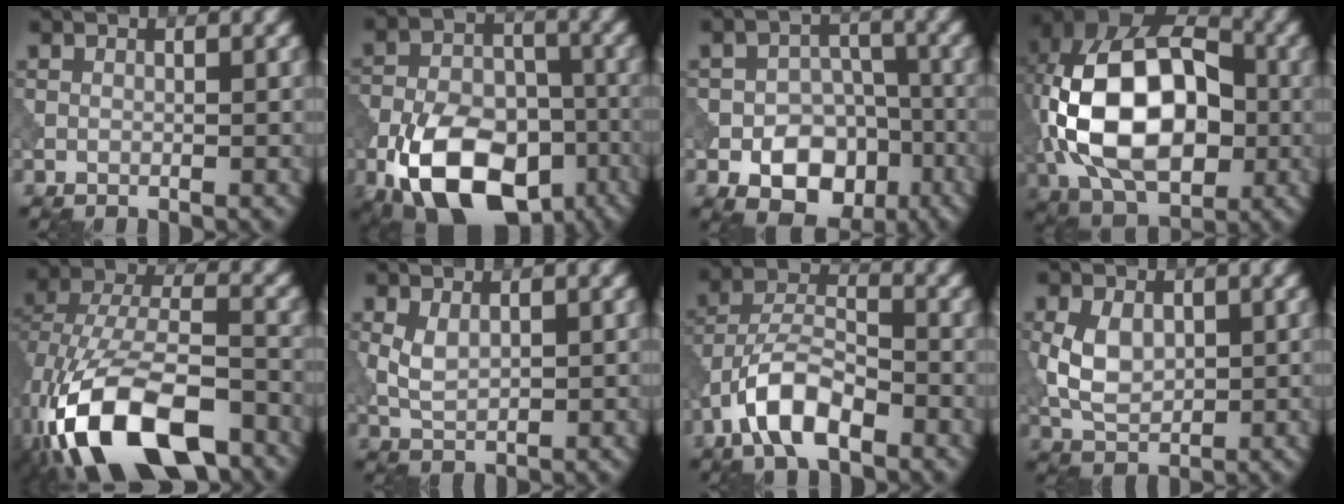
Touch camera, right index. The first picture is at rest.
{"total": 14.5, "force": [-7.4, 8.1, 9.4], "torque": [-0.188, -0.030, -0.128]}
{"total": 9.7, "force": [-4.6, 7.2, 4.6], "torque": [-0.040, -0.010, -0.088]}
{"total": 15.8, "force": [-0.8, 10.2, 12.1], "torque": [-0.216, 0.013, -0.029]}
{"total": 15.8, "force": [-8.3, 8.2, 10.7], "torque": [-0.216, -0.021, -0.139]}
{"total": 2.4, "force": [0.4, 1.3, 1.9], "torque": [-0.048, -0.003, 0.014]}
{"total": 6.5, "force": [-3.7, 2.7, 4.6], "torque": [-0.078, 0.009, -0.077]}
{"total": 4.5, "force": [0.2, 3.0, 3.3], "torque": [-0.074, -0.002, 0.007]}